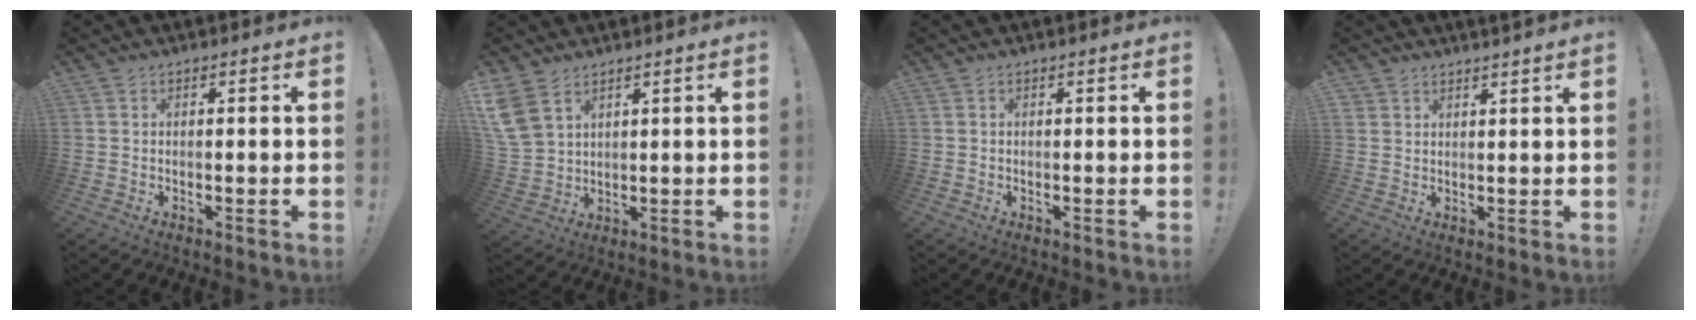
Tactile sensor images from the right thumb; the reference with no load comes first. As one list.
[{"total": 8.1, "force": [5.2, 4.5, 4.3], "torque": [-0.099, -0.020, 0.105]}, {"total": 0.0}, {"total": 2.2, "force": [2.2, 0.2, 0.1], "torque": [-0.001, -0.014, 0.041]}]